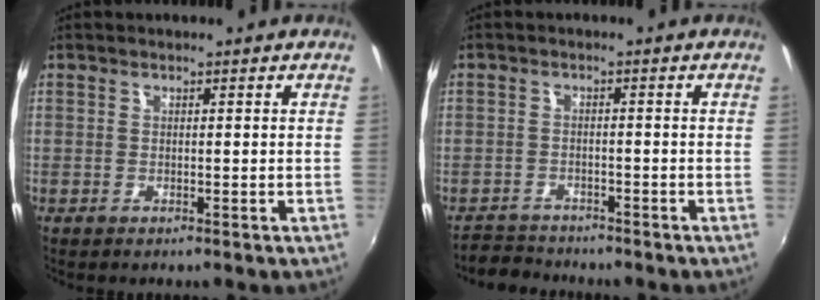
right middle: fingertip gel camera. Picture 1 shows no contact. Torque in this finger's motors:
{"motor_torque": [-0.25, -0.54, -0.79, -0.21]}